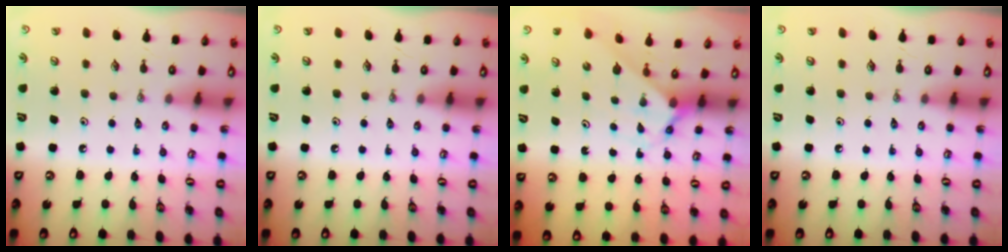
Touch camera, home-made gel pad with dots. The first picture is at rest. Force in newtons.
{"total": 0.0}
{"total": 2.7, "press": 2.7, "slide": 0.2}
{"total": 0.0}